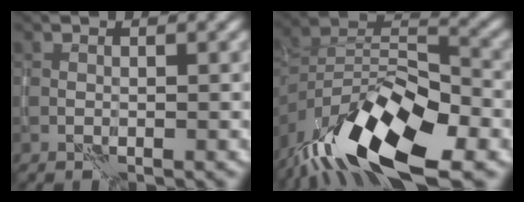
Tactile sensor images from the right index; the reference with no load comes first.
{"total": 14.2, "force": [-8.2, 5.1, 10.4], "torque": [-0.195, 0.007, -0.152]}